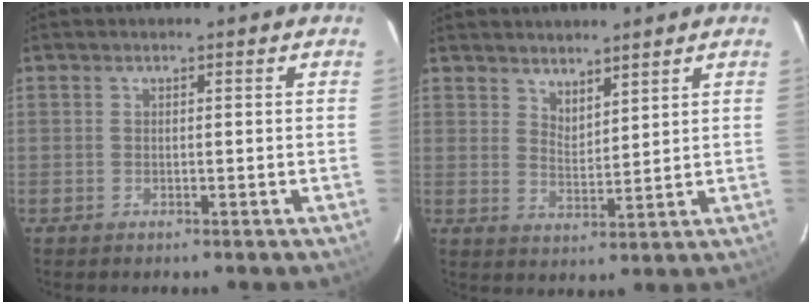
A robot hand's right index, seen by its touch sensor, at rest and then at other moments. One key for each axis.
{"total": 4.5, "fx": 3.9, "fy": 1.4, "fz": 1.6, "tx": -0.024, "ty": -0.004, "tz": 0.069}